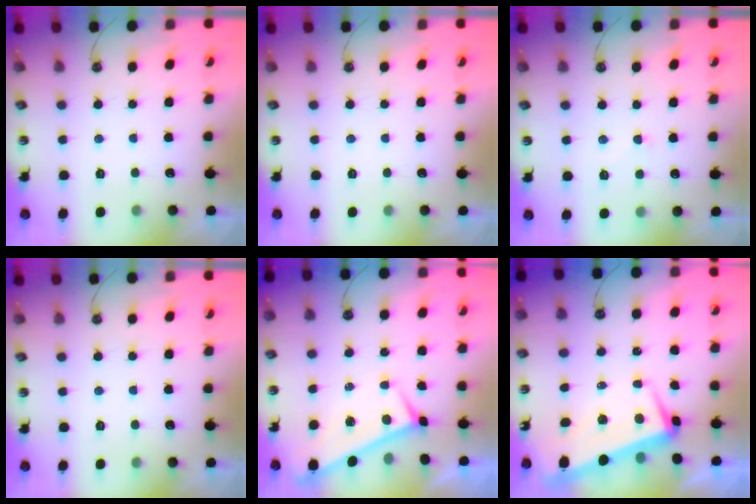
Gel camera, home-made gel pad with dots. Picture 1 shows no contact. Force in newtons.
{"total": 0.0}
{"total": 2.9, "press": 2.8, "slide": 0.8}
{"total": 0.0}
{"total": 0.0}
{"total": 2.1, "press": 0.3, "slide": 2.1}